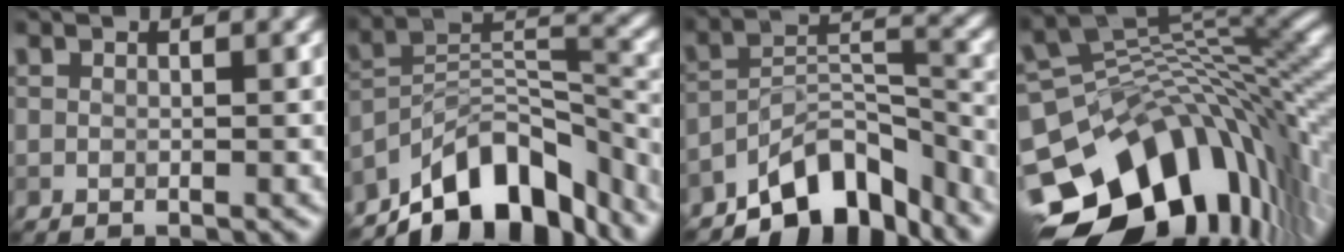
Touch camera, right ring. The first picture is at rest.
{"total": 10.8, "force": [-8.4, 4.2, 5.3], "torque": [-0.074, 0.010, -0.157]}
{"total": 8.0, "force": [-6.4, 3.1, 3.6], "torque": [-0.037, 0.001, -0.119]}
{"total": 15.5, "force": [-6.1, 9.4, 10.7], "torque": [-0.170, 0.004, -0.107]}